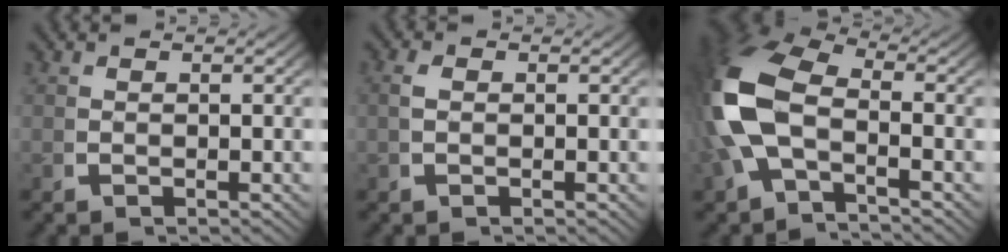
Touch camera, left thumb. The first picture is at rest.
{"total": 0.8, "force": [0.0, 0.5, 0.6], "torque": [-0.015, 0.001, 0.000]}
{"total": 10.9, "force": [-0.6, 7.3, 8.1], "torque": [-0.202, -0.010, -0.008]}